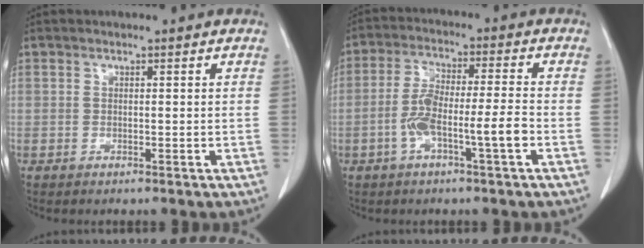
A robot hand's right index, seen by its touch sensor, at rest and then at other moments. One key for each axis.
{"total": 8.1, "fx": -2.8, "fy": 0.6, "fz": 7.6, "tx": -0.148, "ty": 0.016, "tz": -0.052}